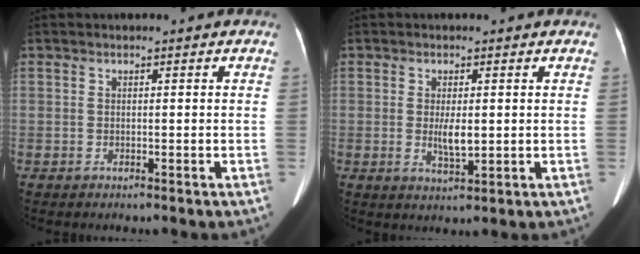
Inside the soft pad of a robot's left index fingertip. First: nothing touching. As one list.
[{"total": 3.3, "force": [0.1, 0.9, 3.2], "torque": [-0.061, -0.008, 0.003]}]